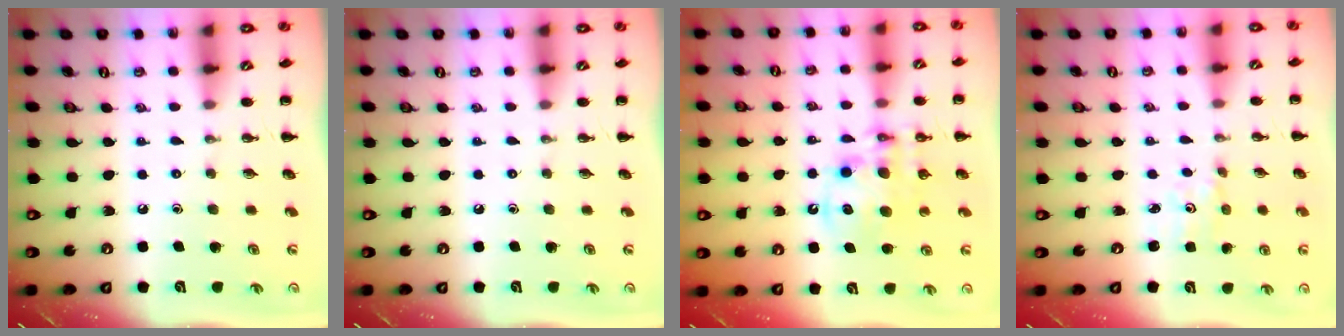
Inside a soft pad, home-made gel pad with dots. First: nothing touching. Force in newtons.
{"total": 0.0}
{"total": 11.5, "press": 11.2, "slide": 2.8}
{"total": 1.5, "press": 1.4, "slide": 0.5}